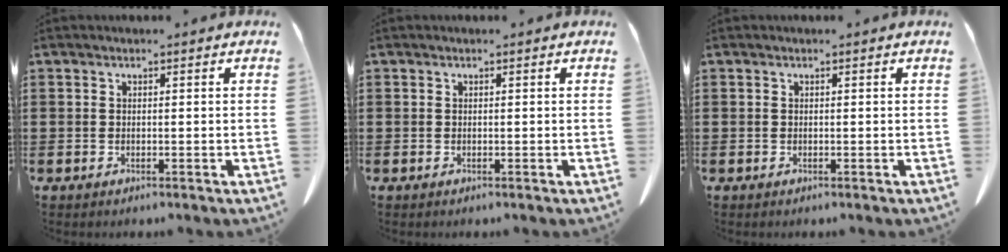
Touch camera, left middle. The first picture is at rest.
{"total": 0.0}
{"total": 0.0}